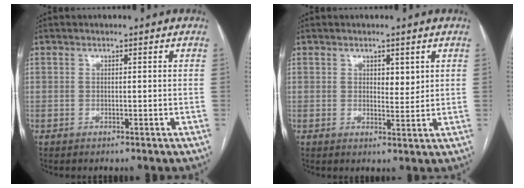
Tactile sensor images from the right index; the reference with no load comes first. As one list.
[{"total": 2.6, "force": [1.2, 1.2, 1.9], "torque": [-0.026, -0.008, 0.018]}]